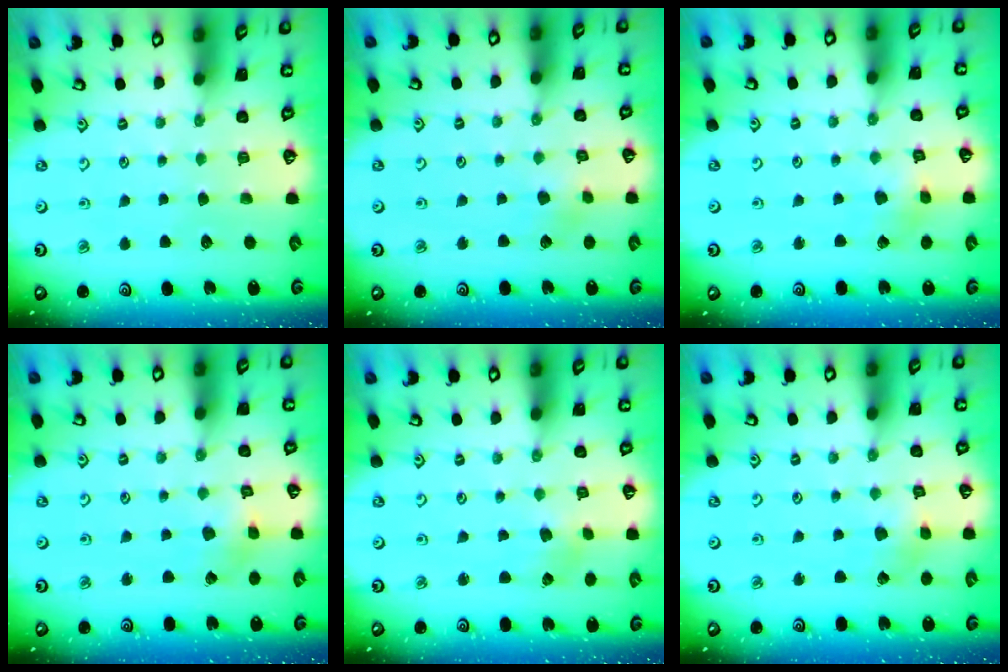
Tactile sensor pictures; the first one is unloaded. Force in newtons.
{"total": 3.2, "press": 3.2, "slide": 0.5}
{"total": 2.6, "press": 2.6, "slide": 0.2}
{"total": 2.2, "press": 2.2, "slide": 0.3}
{"total": 3.6, "press": 3.5, "slide": 0.7}
{"total": 2.9, "press": 2.8, "slide": 0.3}